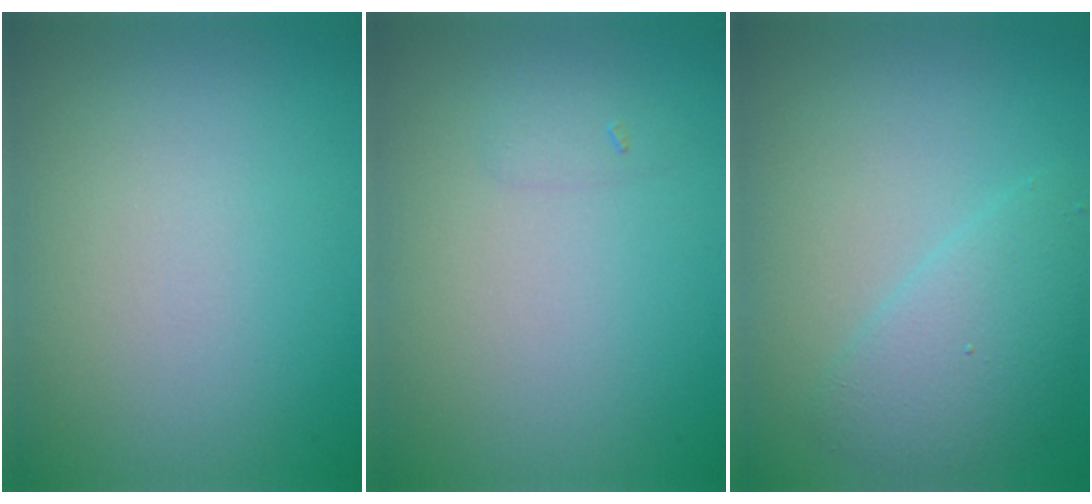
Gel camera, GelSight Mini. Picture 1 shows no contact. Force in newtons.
{"total": 0.6, "press": 0.6, "slide": 0.0}
{"total": 3.4, "press": 3.4, "slide": 0.1}